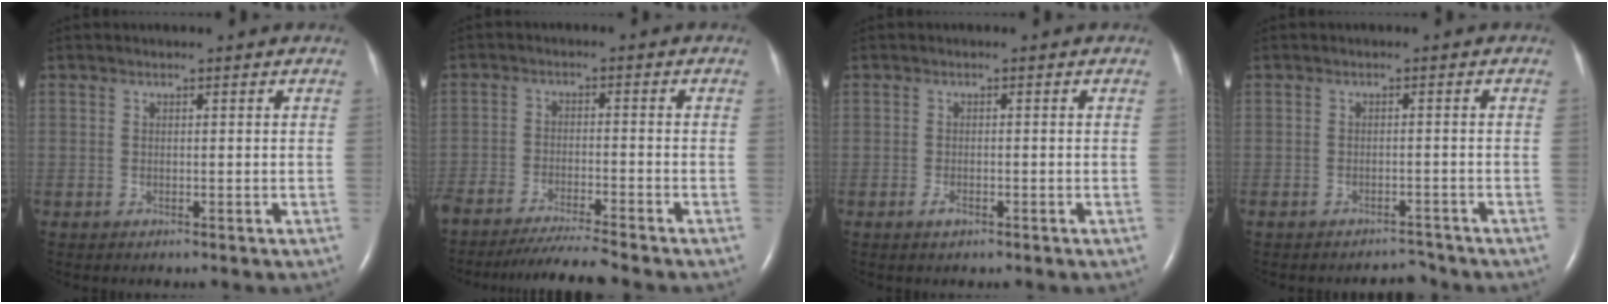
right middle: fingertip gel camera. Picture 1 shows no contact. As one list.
[{"total": 8.6, "force": [-7.9, -0.8, 3.2], "torque": [-0.044, -0.021, -0.134]}, {"total": 1.2, "force": [-0.7, 0.4, 0.9], "torque": [-0.018, 0.000, -0.012]}, {"total": 2.9, "force": [-2.8, 0.7, 0.2], "torque": [-0.002, -0.001, -0.042]}]